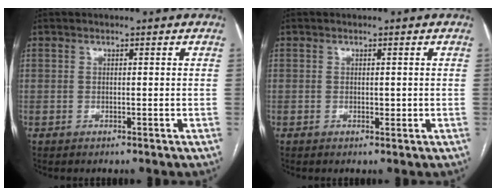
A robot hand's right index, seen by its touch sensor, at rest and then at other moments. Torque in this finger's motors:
{"motor_torque": [0.11, 0.00, 0.03, 0.01]}